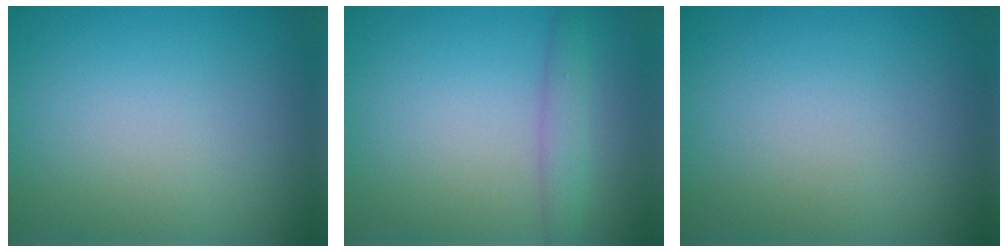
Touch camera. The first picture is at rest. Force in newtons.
{"total": 2.0, "press": 2.0, "slide": 0.0}
{"total": 0.0}